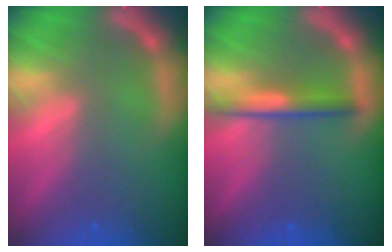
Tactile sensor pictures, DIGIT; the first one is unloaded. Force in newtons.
{"total": 3.0}